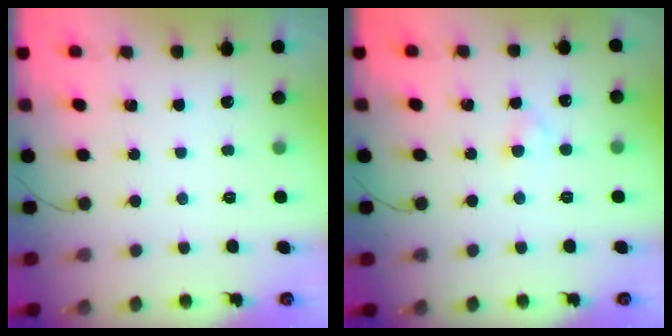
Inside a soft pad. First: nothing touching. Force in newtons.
{"total": 1.9, "press": 1.7, "slide": 1.0}